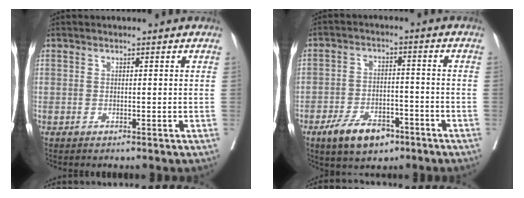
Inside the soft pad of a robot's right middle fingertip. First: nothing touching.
{"total": 8.0, "force": [-5.0, 3.9, 4.9], "torque": [-0.087, -0.002, -0.082]}